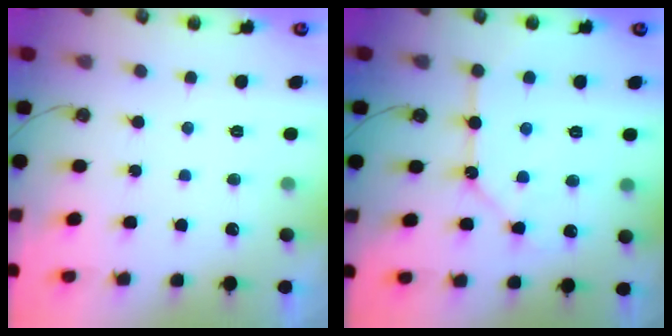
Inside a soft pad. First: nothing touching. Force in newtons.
{"total": 12.0, "press": 11.9, "slide": 1.3}